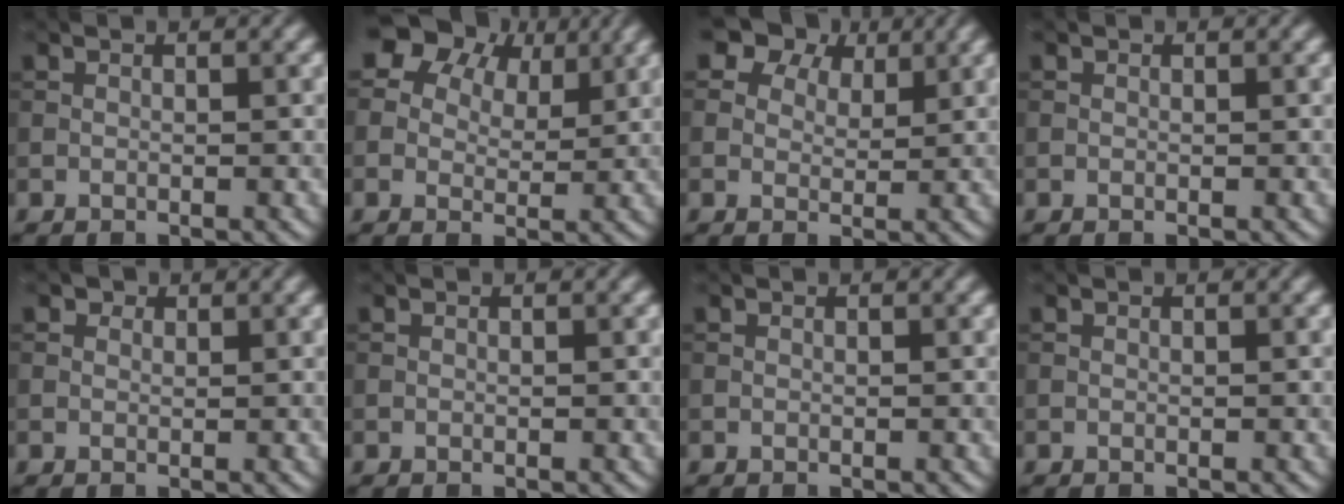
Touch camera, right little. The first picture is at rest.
{"total": 9.5, "force": [5.9, 5.9, 4.4], "torque": [-0.087, 0.019, 0.087]}
{"total": 7.2, "force": [4.9, 4.5, 2.8], "torque": [-0.059, 0.012, 0.071]}
{"total": 0.0}
{"total": 0.9, "force": [0.6, 0.6, 0.3], "torque": [-0.004, -0.002, 0.006]}
{"total": 0.0}
{"total": 0.0}
{"total": 0.0}